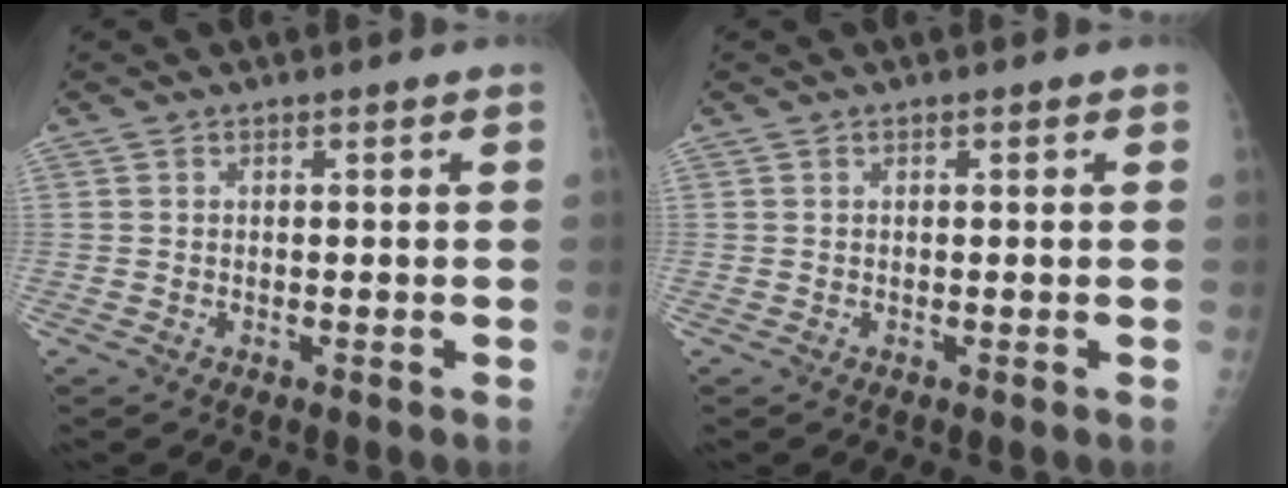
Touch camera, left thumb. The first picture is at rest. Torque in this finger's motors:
{"motor_torque": [-0.07, 0.14, -0.40, -0.11, 0.02]}